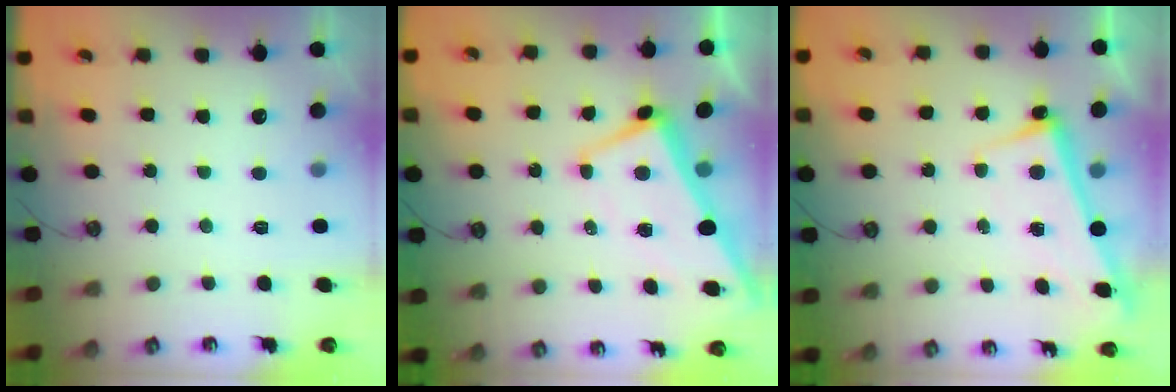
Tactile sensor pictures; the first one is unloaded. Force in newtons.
{"total": 1.0, "press": 0.4, "slide": 1.0}
{"total": 2.6, "press": 2.5, "slide": 0.7}